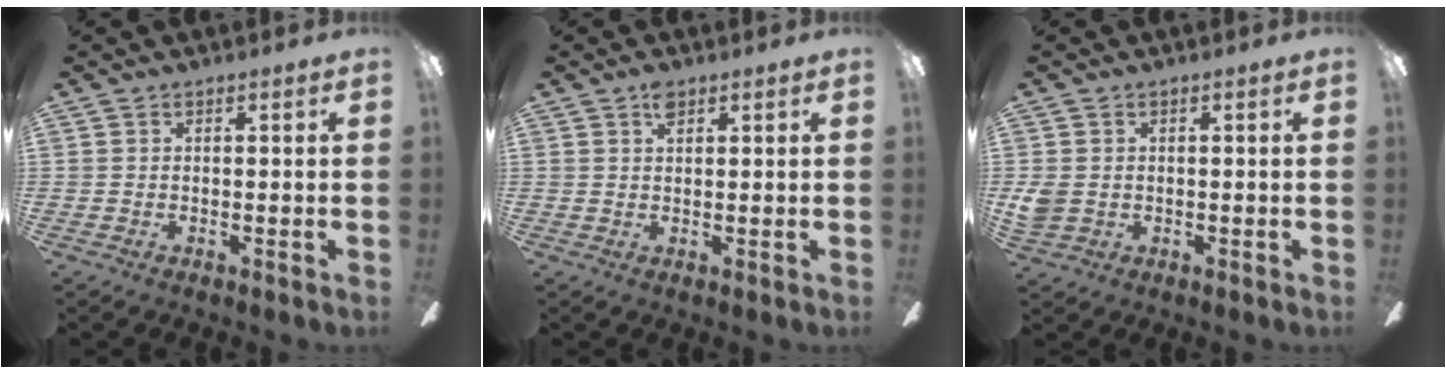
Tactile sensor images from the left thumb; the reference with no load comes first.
{"total": 2.7, "force": [1.8, 1.2, 1.6], "torque": [-0.029, -0.001, 0.030]}
{"total": 3.5, "force": [0.4, 3.0, 1.8], "torque": [-0.038, 0.005, 0.010]}